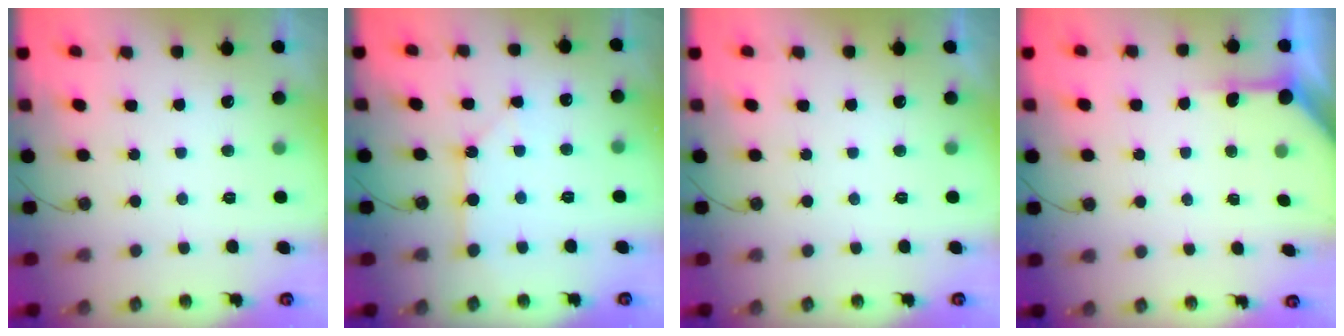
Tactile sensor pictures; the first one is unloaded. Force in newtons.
{"total": 3.0, "press": 3.0, "slide": 0.1}
{"total": 0.0}
{"total": 4.9, "press": 4.9, "slide": 0.3}